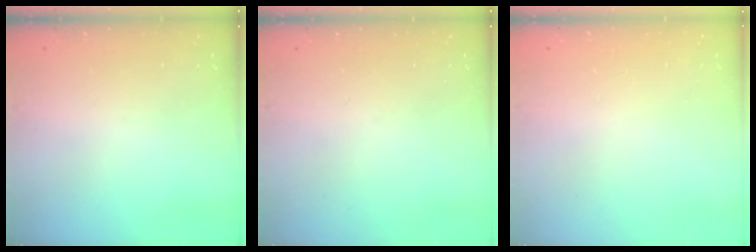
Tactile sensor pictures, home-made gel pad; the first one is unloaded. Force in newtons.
{"total": 0.0}
{"total": 2.6, "press": 2.6, "slide": 0.2}